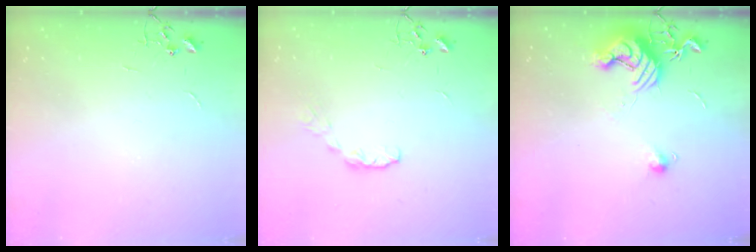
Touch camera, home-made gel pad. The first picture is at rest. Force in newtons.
{"total": 5.5, "press": 5.5, "slide": 0.5}
{"total": 11.3, "press": 11.3, "slide": 0.7}